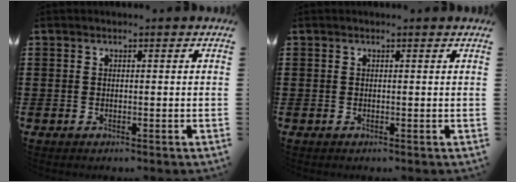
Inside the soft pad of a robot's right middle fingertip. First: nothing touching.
{"total": 0.0}